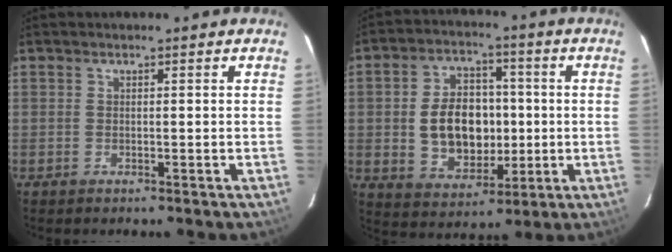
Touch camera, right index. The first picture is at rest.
{"total": 12.9, "force": [-0.4, 9.3, 9.0], "torque": [-0.178, 0.020, 0.011]}